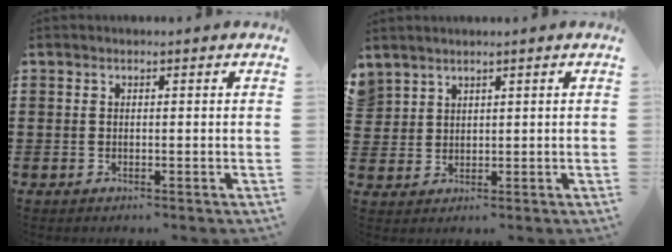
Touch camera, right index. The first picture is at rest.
{"total": 2.3, "force": [2.0, 1.1, -0.3], "torque": [-0.002, 0.004, 0.040]}